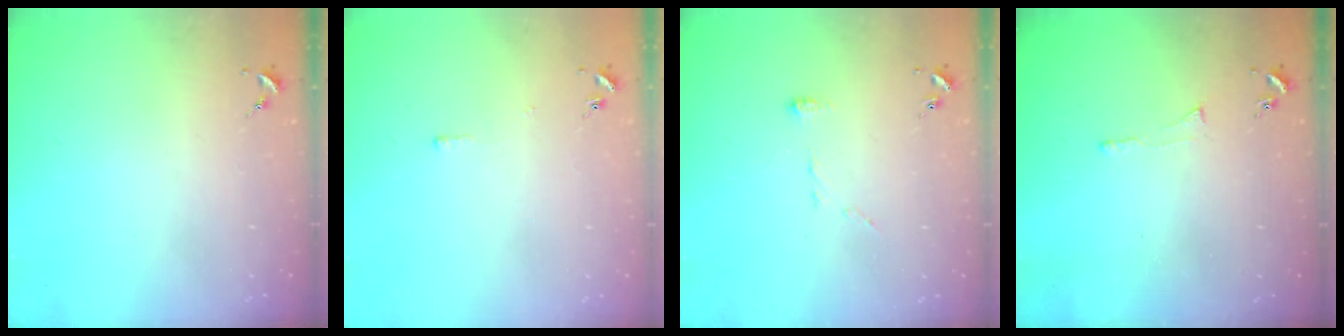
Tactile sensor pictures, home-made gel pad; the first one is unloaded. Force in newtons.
{"total": 2.6, "press": 2.6, "slide": 0.3}
{"total": 5.5, "press": 5.5, "slide": 0.6}
{"total": 3.0, "press": 2.9, "slide": 0.5}